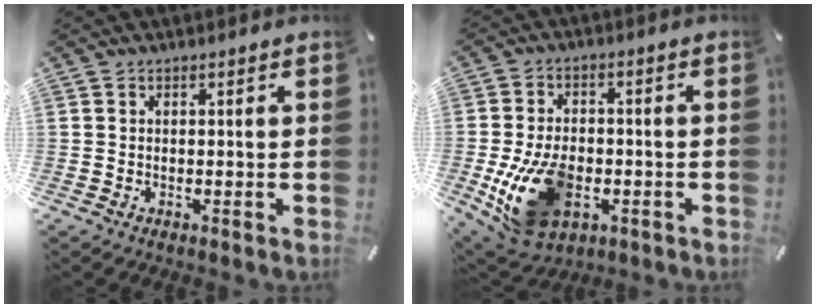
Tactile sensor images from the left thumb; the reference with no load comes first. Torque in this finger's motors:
{"motor_torque": [0.78, 2.03, 1.11, 0.14, 0.50]}